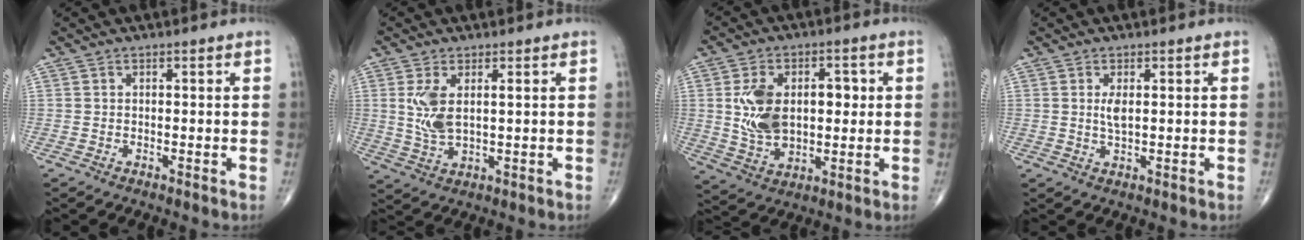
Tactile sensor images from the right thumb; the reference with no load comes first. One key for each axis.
{"total": 6.2, "fx": 1.5, "fy": 2.7, "fz": 5.3, "tx": -0.116, "ty": -0.010, "tz": 0.038}
{"total": 13.8, "fx": 1.6, "fy": 8.8, "fz": 10.5, "tx": -0.162, "ty": 0.007, "tz": 0.037}
{"total": 2.5, "fx": 0.5, "fy": 0.9, "fz": 2.2, "tx": -0.044, "ty": -0.006, "tz": 0.011}